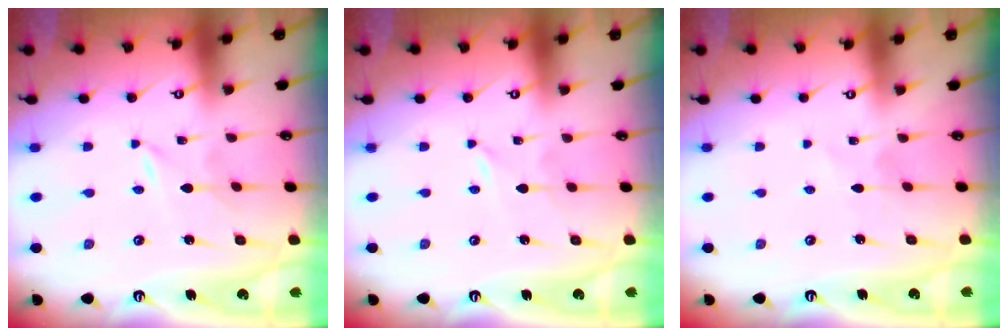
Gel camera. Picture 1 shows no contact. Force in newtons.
{"total": 0.0}
{"total": 2.4, "press": 2.4, "slide": 0.3}